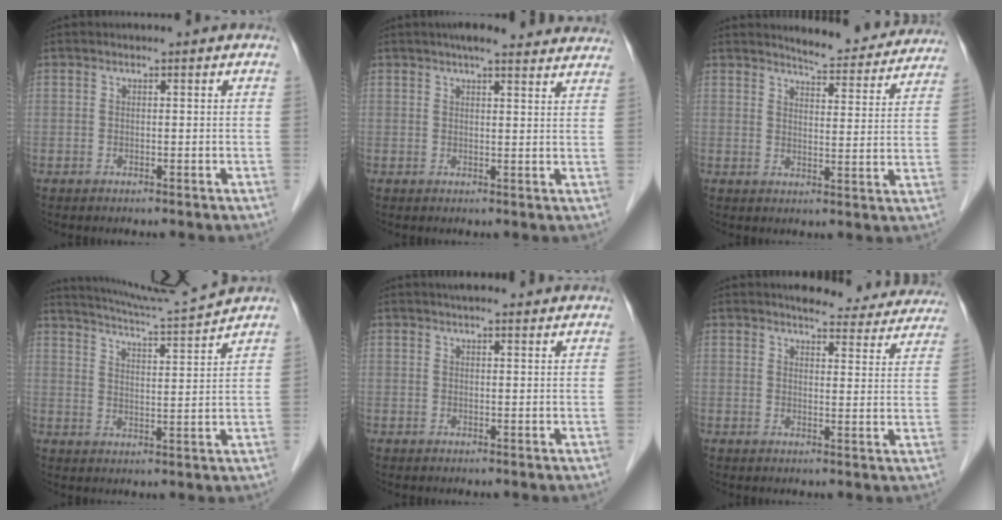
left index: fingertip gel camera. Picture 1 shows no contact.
{"total": 13.8, "force": [12.5, 1.8, 5.6], "torque": [-0.061, 0.026, 0.138]}
{"total": 11.8, "force": [11.3, 1.9, 2.8], "torque": [-0.026, -0.018, 0.126]}
{"total": 10.5, "force": [10.1, -2.5, 2.0], "torque": [-0.052, -0.023, 0.162]}
{"total": 7.0, "force": [6.3, 0.7, 2.9], "torque": [-0.038, 0.023, 0.075]}
{"total": 14.3, "force": [13.2, 3.4, 4.3], "torque": [-0.023, -0.021, 0.133]}